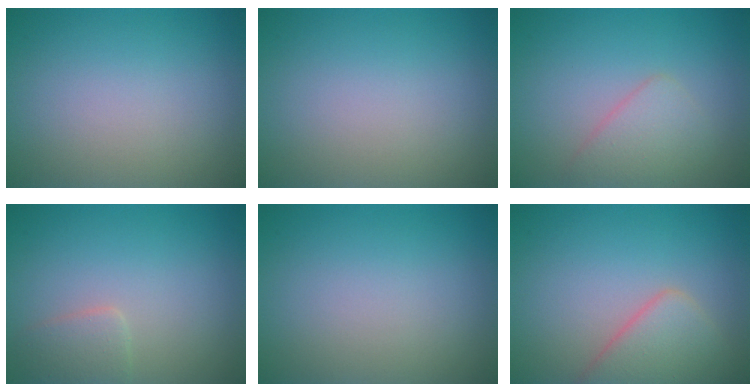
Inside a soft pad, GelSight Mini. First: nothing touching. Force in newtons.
{"total": 0.0}
{"total": 2.4, "press": 2.4, "slide": 0.1}
{"total": 1.7, "press": 1.7, "slide": 0.1}
{"total": 0.0}
{"total": 3.9, "press": 3.9, "slide": 0.3}